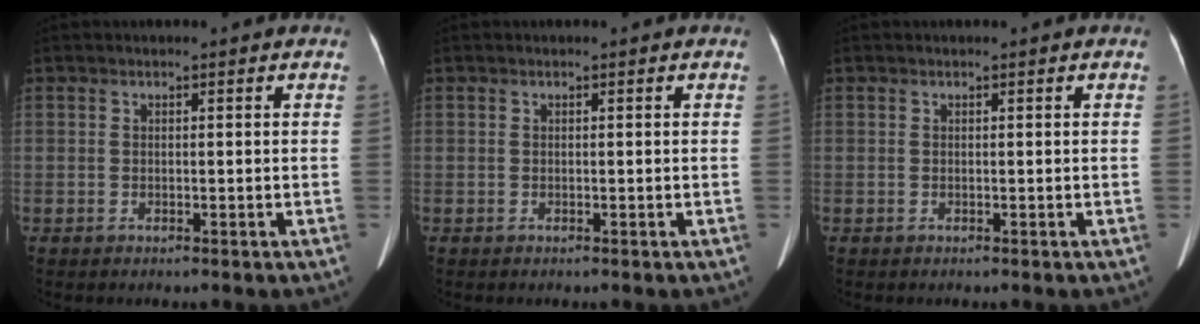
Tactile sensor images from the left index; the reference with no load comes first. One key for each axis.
{"total": 0.0}
{"total": 0.0}